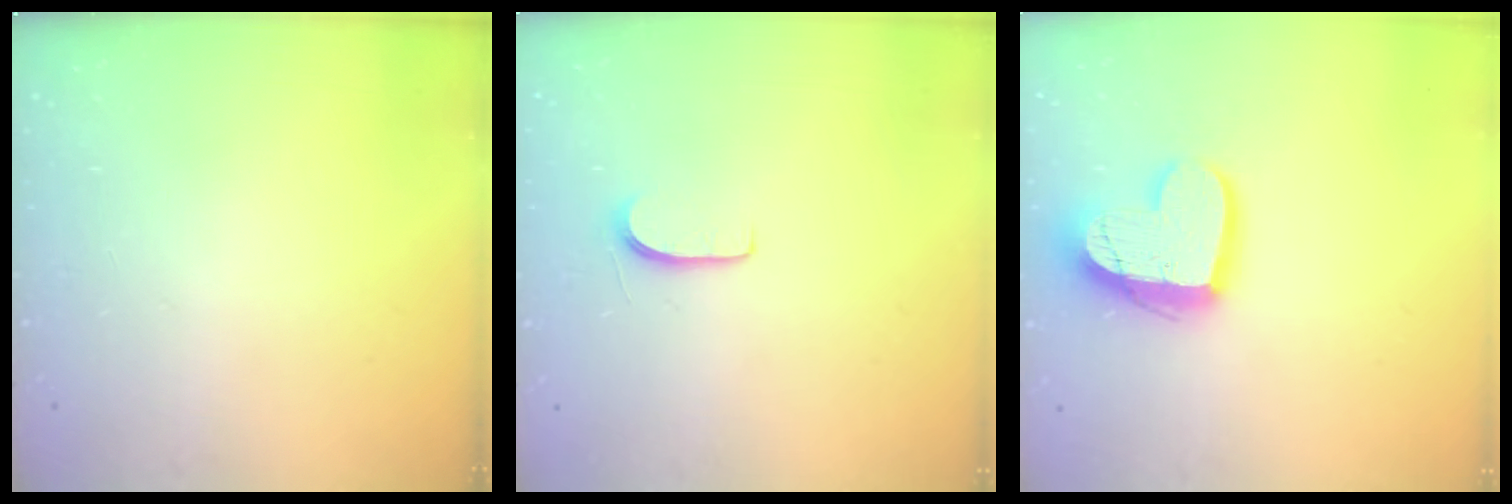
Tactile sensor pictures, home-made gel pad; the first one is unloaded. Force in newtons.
{"total": 5.1, "press": 5.1, "slide": 0.6}
{"total": 15.9, "press": 15.9, "slide": 1.3}